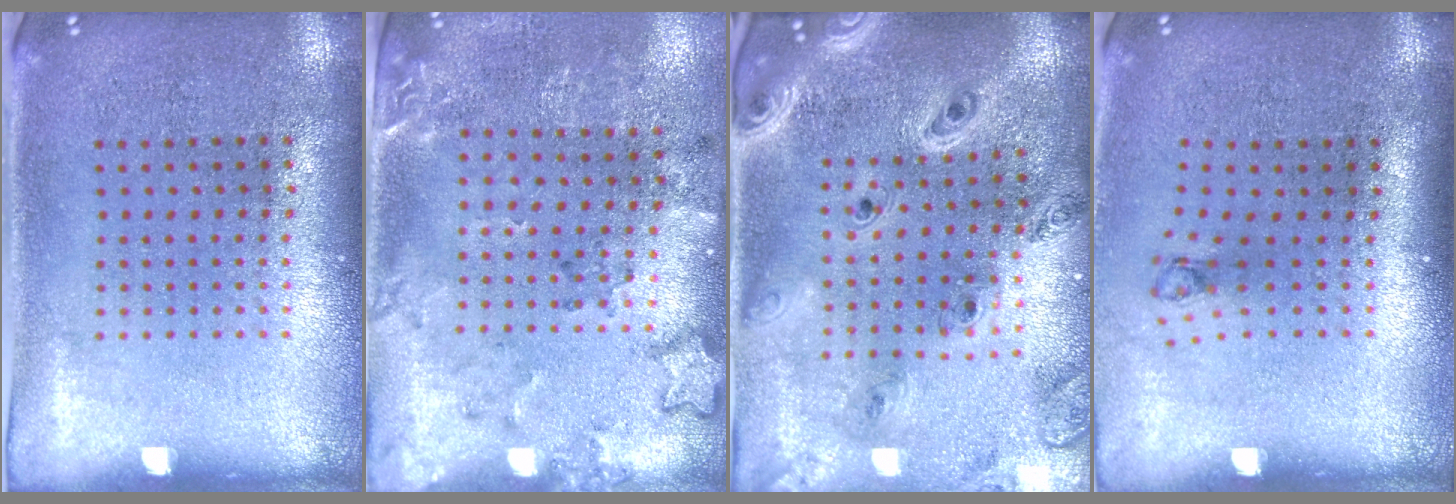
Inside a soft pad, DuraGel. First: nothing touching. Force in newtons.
{"total": 1.9, "press": 1.5, "slide": 1.2}
{"total": 2.2, "press": 2.1, "slide": 0.8}
{"total": 0.7, "press": 0.3, "slide": 0.6}